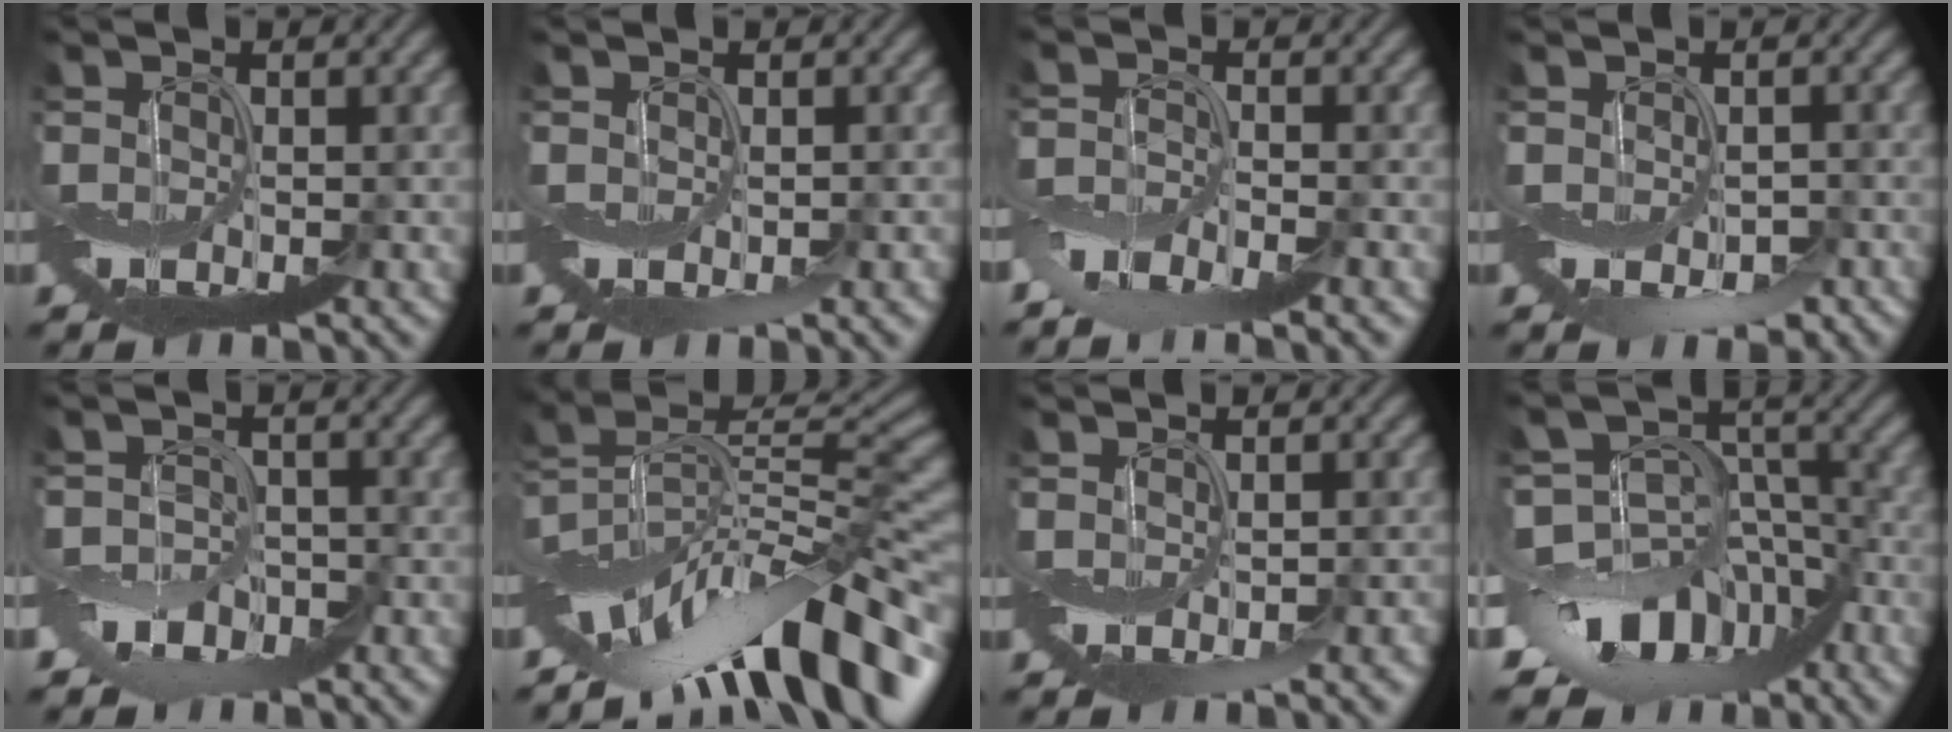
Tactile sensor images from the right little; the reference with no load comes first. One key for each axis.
{"total": 1.1, "fx": -0.4, "fy": 0.2, "fz": 1.0, "tx": -0.015, "ty": -0.003, "tz": -0.002}
{"total": 3.9, "fx": -3.1, "fy": 1.2, "fz": 2.0, "tx": -0.032, "ty": -0.004, "tz": -0.061}
{"total": 2.9, "fx": -1.4, "fy": 1.9, "fz": 1.7, "tx": -0.014, "ty": -0.006, "tz": -0.016}
{"total": 3.3, "fx": -1.9, "fy": 2.5, "fz": 1.2, "tx": -0.014, "ty": -0.001, "tz": -0.041}
{"total": 12.3, "fx": -5.2, "fy": 5.4, "fz": 9.8, "tx": -0.150, "ty": 0.029, "tz": -0.089}
{"total": 1.8, "fx": -0.9, "fy": 0.4, "fz": 1.6, "tx": -0.021, "ty": -0.004, "tz": -0.007}
{"total": 8.2, "fx": -4.1, "fy": 6.1, "fz": 3.5, "tx": -0.044, "ty": 0.009, "tz": -0.075}